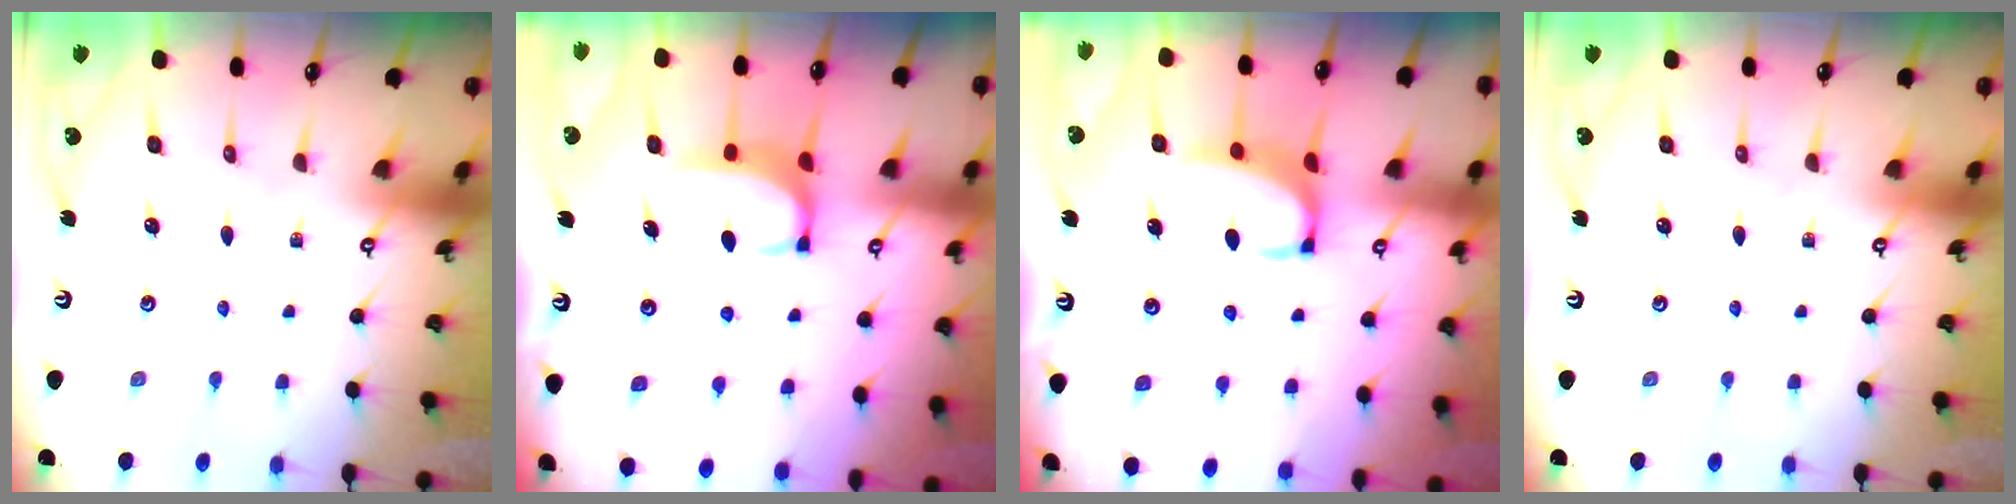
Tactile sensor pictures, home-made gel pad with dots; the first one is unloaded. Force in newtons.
{"total": 2.2, "press": 2.1, "slide": 0.5}
{"total": 2.4, "press": 2.3, "slide": 0.7}
{"total": 0.0}